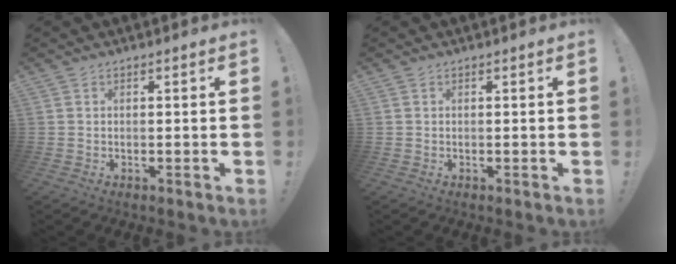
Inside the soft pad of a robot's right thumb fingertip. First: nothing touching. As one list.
[{"total": 0.0}]